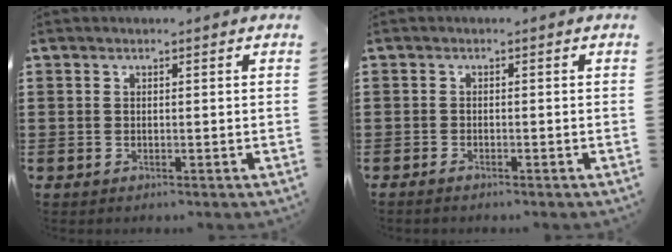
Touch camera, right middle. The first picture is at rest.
{"total": 0.8, "force": [-0.7, 0.1, 0.3], "torque": [-0.009, -0.005, -0.013]}